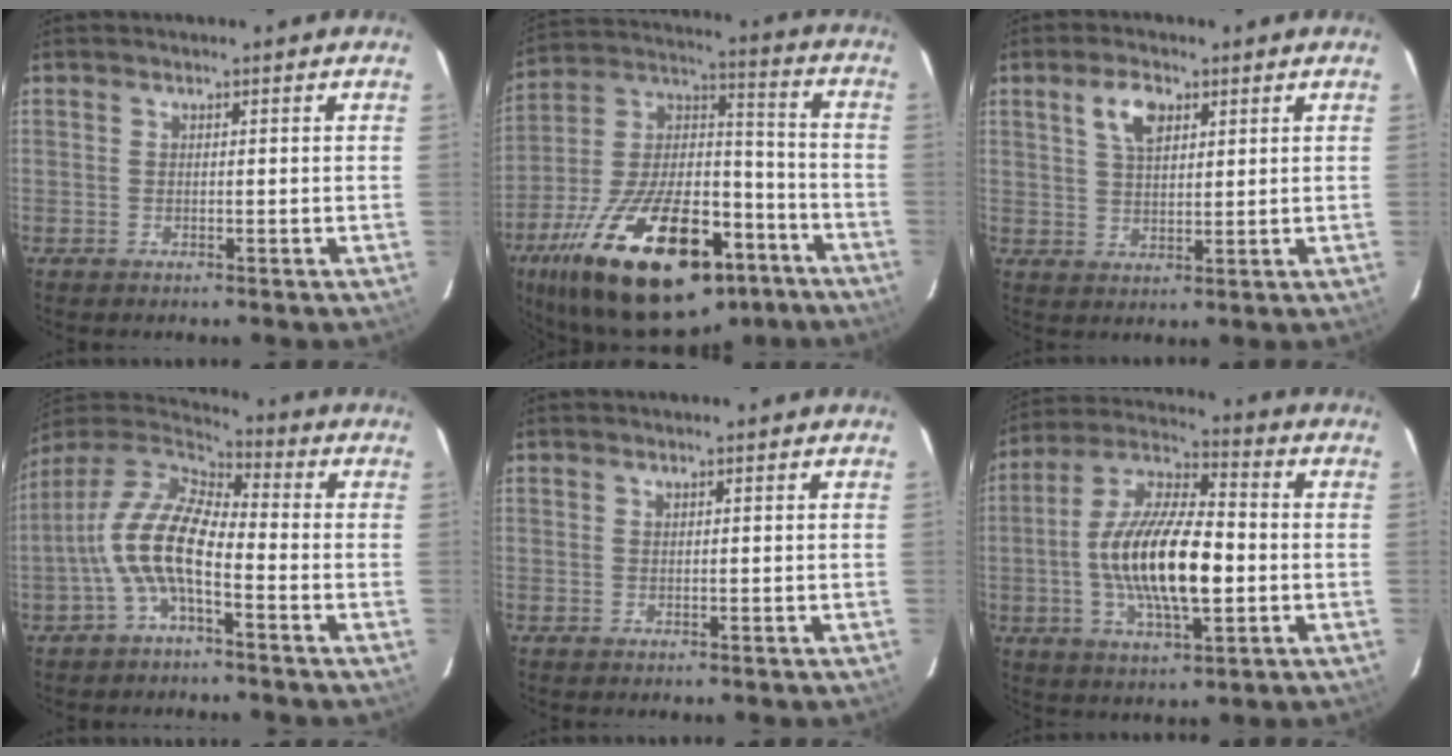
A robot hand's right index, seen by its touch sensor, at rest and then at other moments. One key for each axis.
{"total": 32.7, "fx": -19.0, "fy": 15.0, "fz": 21.9, "tx": -0.409, "ty": 0.003, "tz": -0.290}
{"total": 5.6, "fx": 2.7, "fy": 2.8, "fz": 4.1, "tx": -0.073, "ty": 0.010, "tz": 0.052}
{"total": 11.5, "fx": -3.5, "fy": 4.3, "fz": 10.1, "tx": -0.211, "ty": 0.014, "tz": -0.071}
{"total": 0.0}
{"total": 17.2, "fx": -2.2, "fy": 6.0, "fz": 16.0, "tx": -0.307, "ty": 0.003, "tz": -0.045}